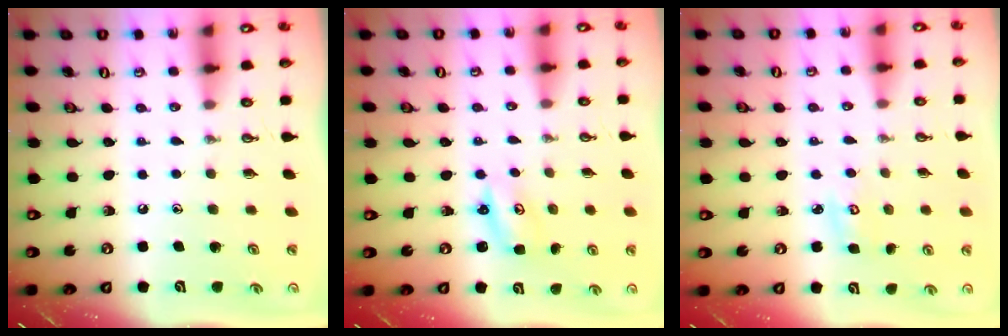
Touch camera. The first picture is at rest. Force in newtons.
{"total": 2.6, "press": 2.5, "slide": 0.3}
{"total": 3.8, "press": 3.8, "slide": 0.3}